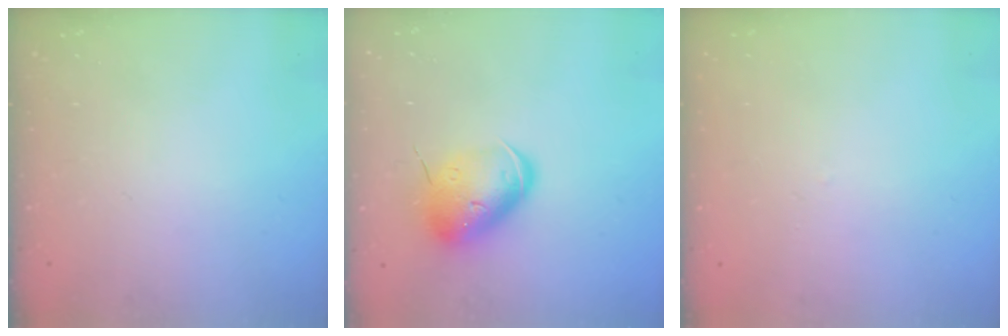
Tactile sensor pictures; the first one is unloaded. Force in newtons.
{"total": 11.6, "press": 11.5, "slide": 1.9}
{"total": 1.6, "press": 1.6, "slide": 0.3}